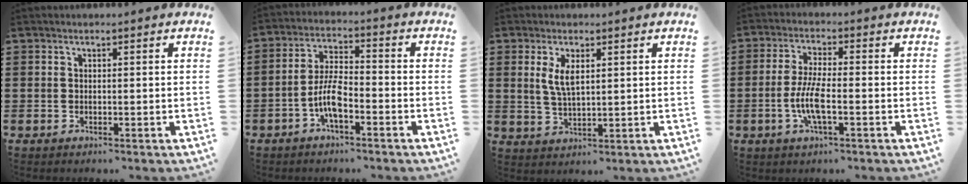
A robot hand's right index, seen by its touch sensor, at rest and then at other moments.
{"total": 6.5, "force": [-2.9, 2.2, 5.4], "torque": [-0.124, -0.001, -0.060]}
{"total": 4.4, "force": [1.4, 1.7, 3.8], "torque": [-0.079, 0.005, 0.023]}
{"total": 6.3, "force": [-1.8, 1.5, 5.9], "torque": [-0.135, -0.009, -0.042]}